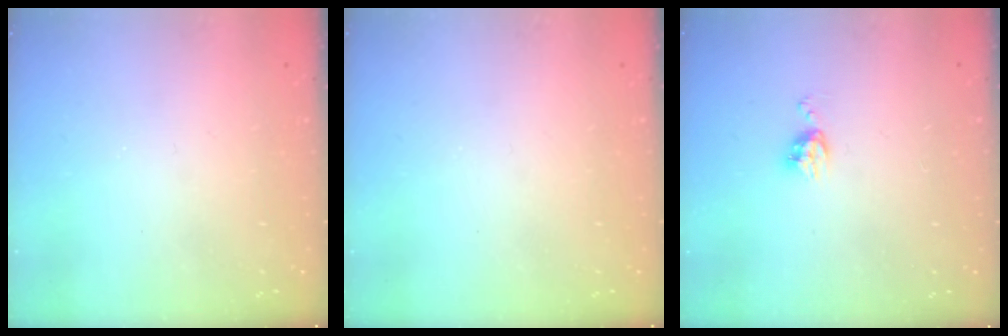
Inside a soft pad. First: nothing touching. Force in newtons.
{"total": 0.0}
{"total": 6.1, "press": 6.1, "slide": 0.6}